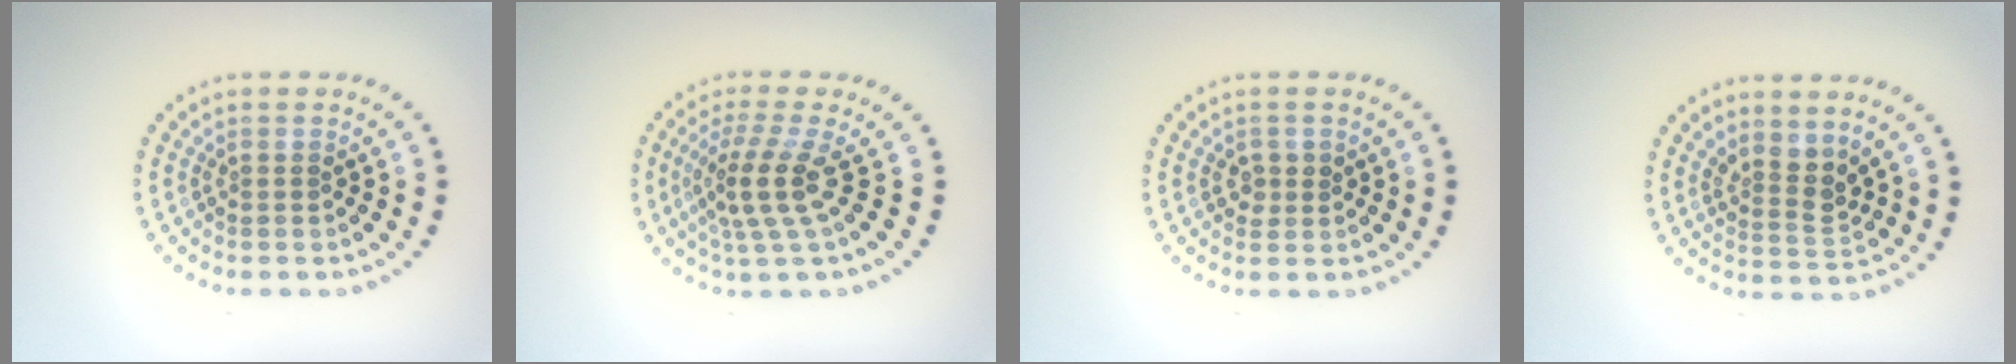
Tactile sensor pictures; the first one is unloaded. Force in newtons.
{"total": 3.8, "press": 2.7, "slide": 2.7}
{"total": 1.3, "press": 1.3, "slide": 0.2}
{"total": 2.5, "press": 1.8, "slide": 1.7}